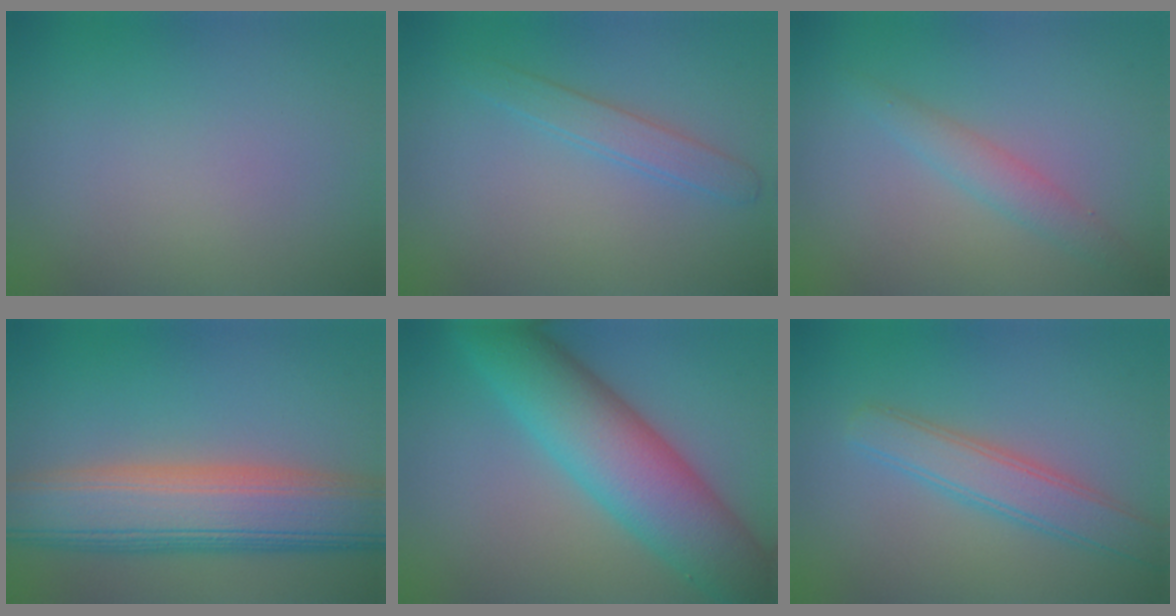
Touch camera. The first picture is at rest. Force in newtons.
{"total": 2.0, "press": 2.0, "slide": 0.0}
{"total": 2.3, "press": 2.3, "slide": 0.0}
{"total": 10.6, "press": 10.6, "slide": 0.7}
{"total": 10.2, "press": 10.2, "slide": 0.3}
{"total": 3.9, "press": 3.9, "slide": 0.2}